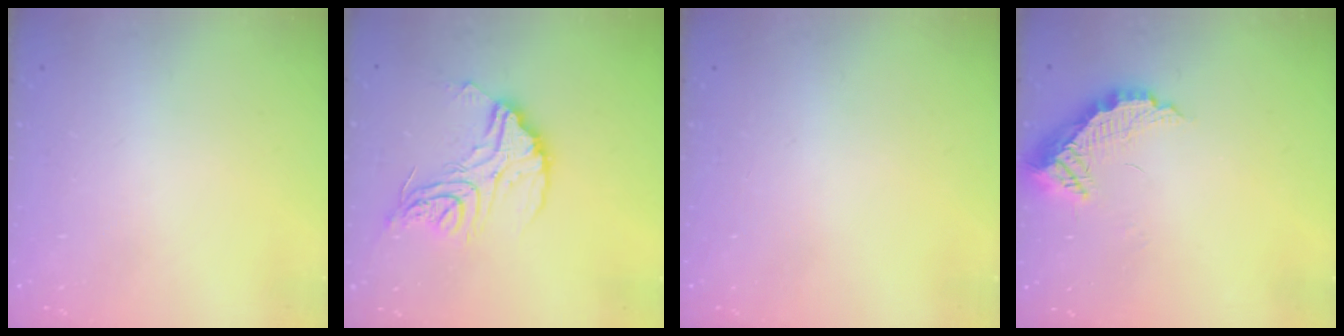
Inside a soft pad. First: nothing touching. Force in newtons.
{"total": 16.0, "press": 15.9, "slide": 1.5}
{"total": 0.0}
{"total": 9.4, "press": 9.4, "slide": 0.7}